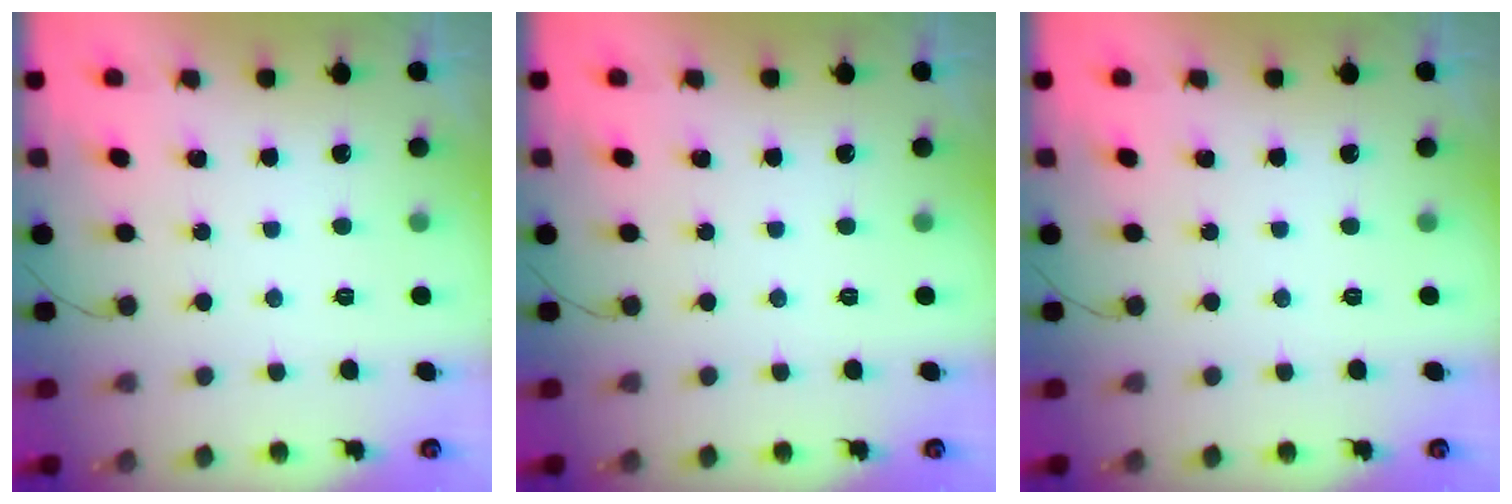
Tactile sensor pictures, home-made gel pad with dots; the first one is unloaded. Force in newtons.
{"total": 0.0}
{"total": 0.0}